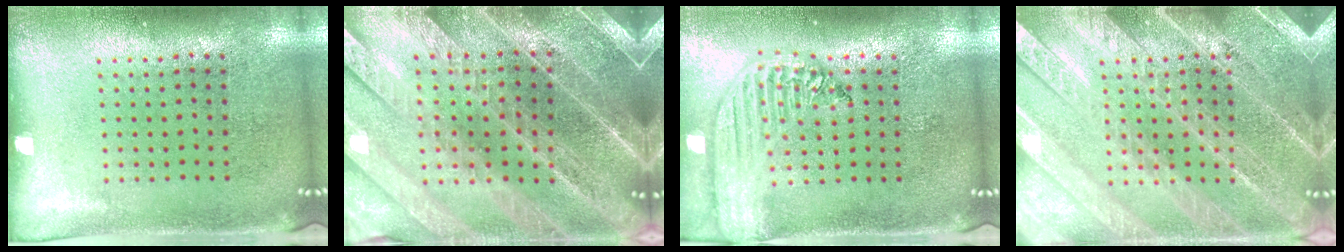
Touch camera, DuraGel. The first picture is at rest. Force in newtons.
{"total": 3.9, "press": 3.6, "slide": 1.5}
{"total": 2.4, "press": 2.1, "slide": 1.2}
{"total": 5.9, "press": 5.9, "slide": 0.7}